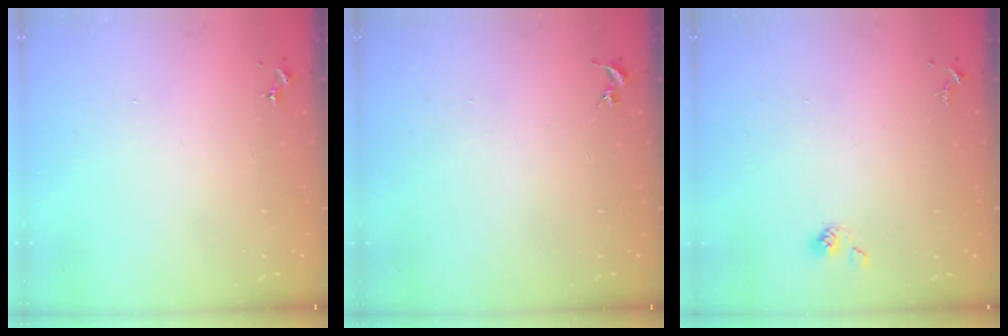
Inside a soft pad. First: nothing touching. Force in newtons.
{"total": 0.0}
{"total": 4.4, "press": 3.7, "slide": 2.4}